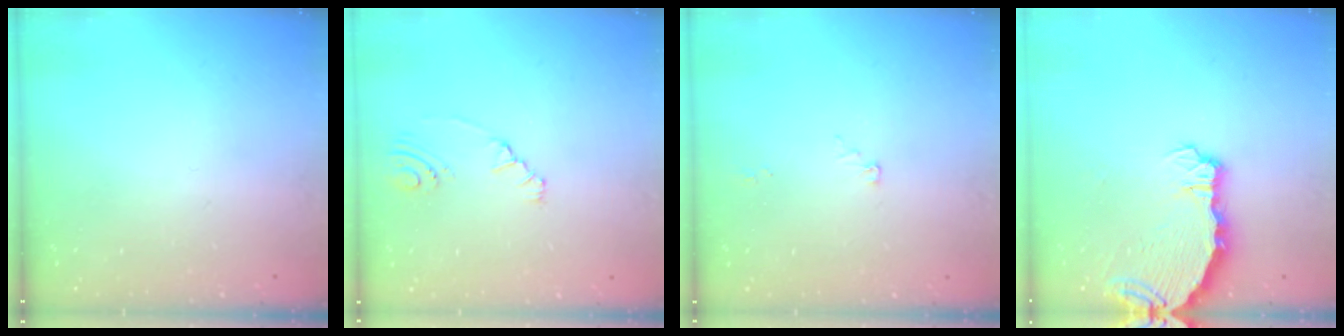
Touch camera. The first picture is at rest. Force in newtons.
{"total": 5.3, "press": 1.4, "slide": 5.1}
{"total": 2.1, "press": 2.1, "slide": 0.2}
{"total": 6.7, "press": 5.9, "slide": 3.3}